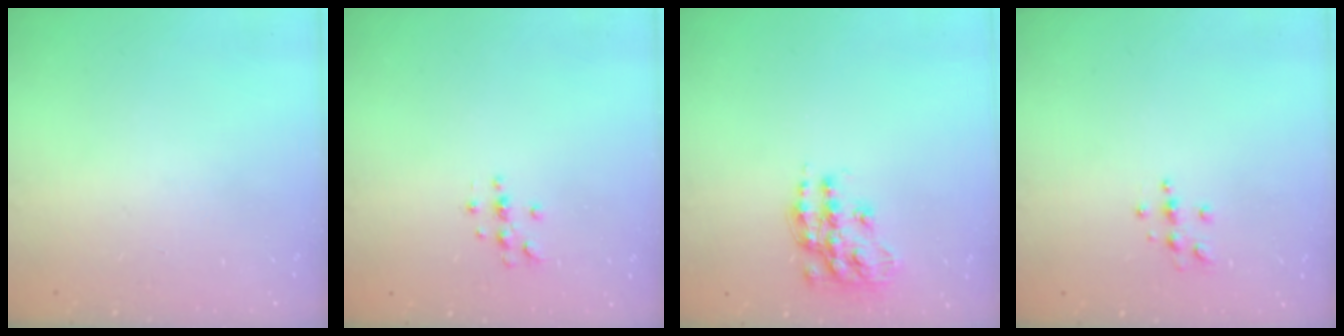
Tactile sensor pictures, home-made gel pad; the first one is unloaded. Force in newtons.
{"total": 3.3, "press": 3.3, "slide": 0.4}
{"total": 13.4, "press": 13.4, "slide": 0.9}
{"total": 4.6, "press": 4.5, "slide": 0.6}